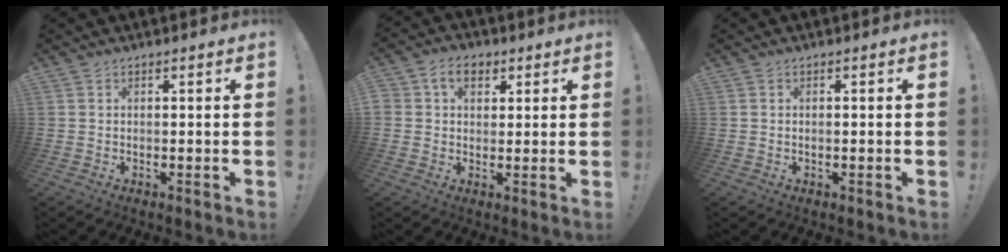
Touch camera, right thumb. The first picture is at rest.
{"total": 6.6, "force": [2.6, 5.0, 3.5], "torque": [-0.054, 0.002, 0.049]}
{"total": 0.6, "force": [-0.3, 0.1, 0.5], "torque": [-0.010, 0.001, -0.004]}